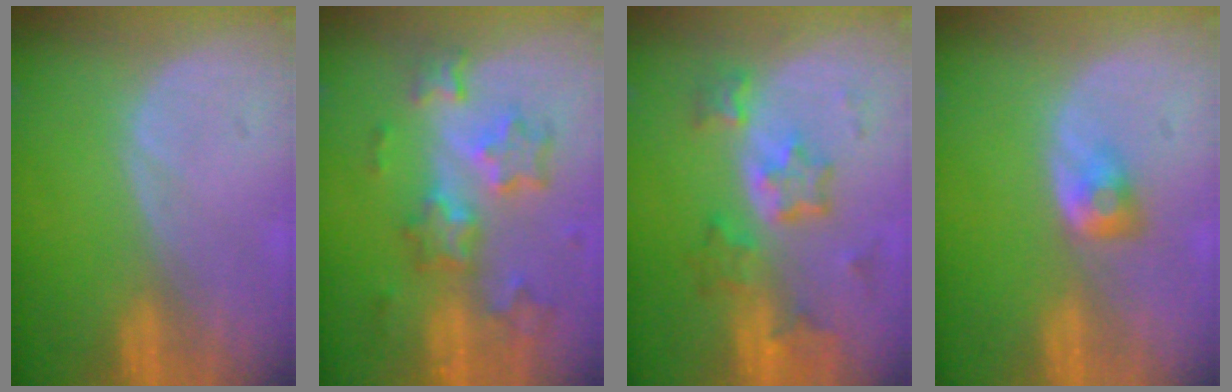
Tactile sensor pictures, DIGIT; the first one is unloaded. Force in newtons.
{"total": 8.7, "press": 7.7, "slide": 4.1}
{"total": 7.0, "press": 6.7, "slide": 2.2}
{"total": 2.9, "press": 2.5, "slide": 1.5}